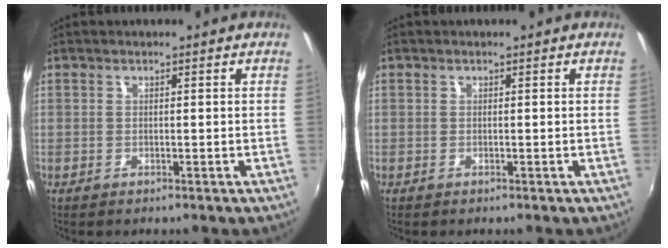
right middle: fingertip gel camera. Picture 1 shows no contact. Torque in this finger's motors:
{"motor_torque": [0.21, -0.21, 0.07, 0.00]}